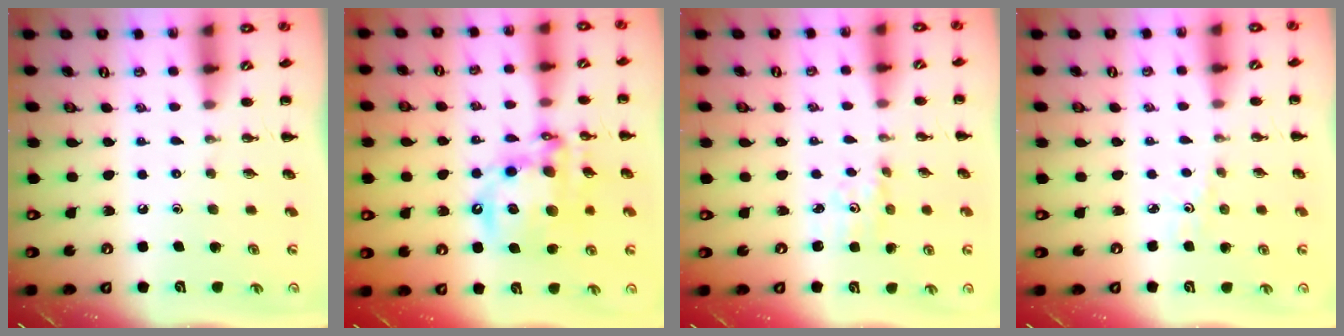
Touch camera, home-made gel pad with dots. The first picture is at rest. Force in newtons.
{"total": 16.4, "press": 16.0, "slide": 3.5}
{"total": 1.9, "press": 1.9, "slide": 0.5}
{"total": 1.7, "press": 1.6, "slide": 0.6}